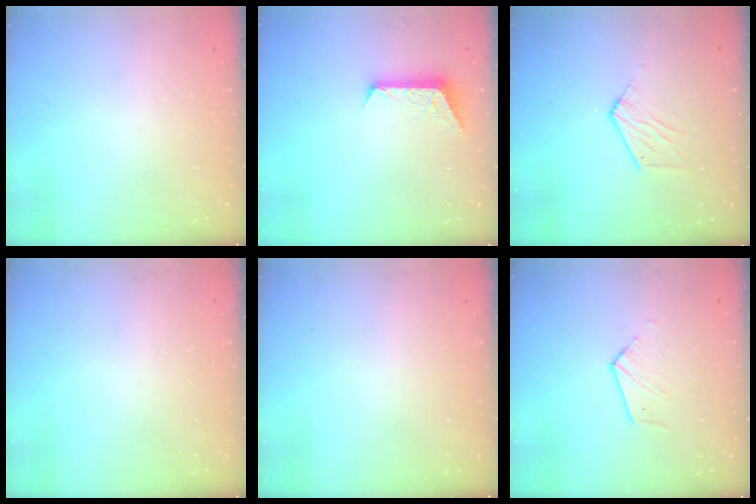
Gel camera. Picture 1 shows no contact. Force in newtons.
{"total": 7.5, "press": 7.5, "slide": 0.5}
{"total": 6.3, "press": 6.3, "slide": 0.5}
{"total": 0.0}
{"total": 0.0}
{"total": 3.9, "press": 3.9, "slide": 0.4}